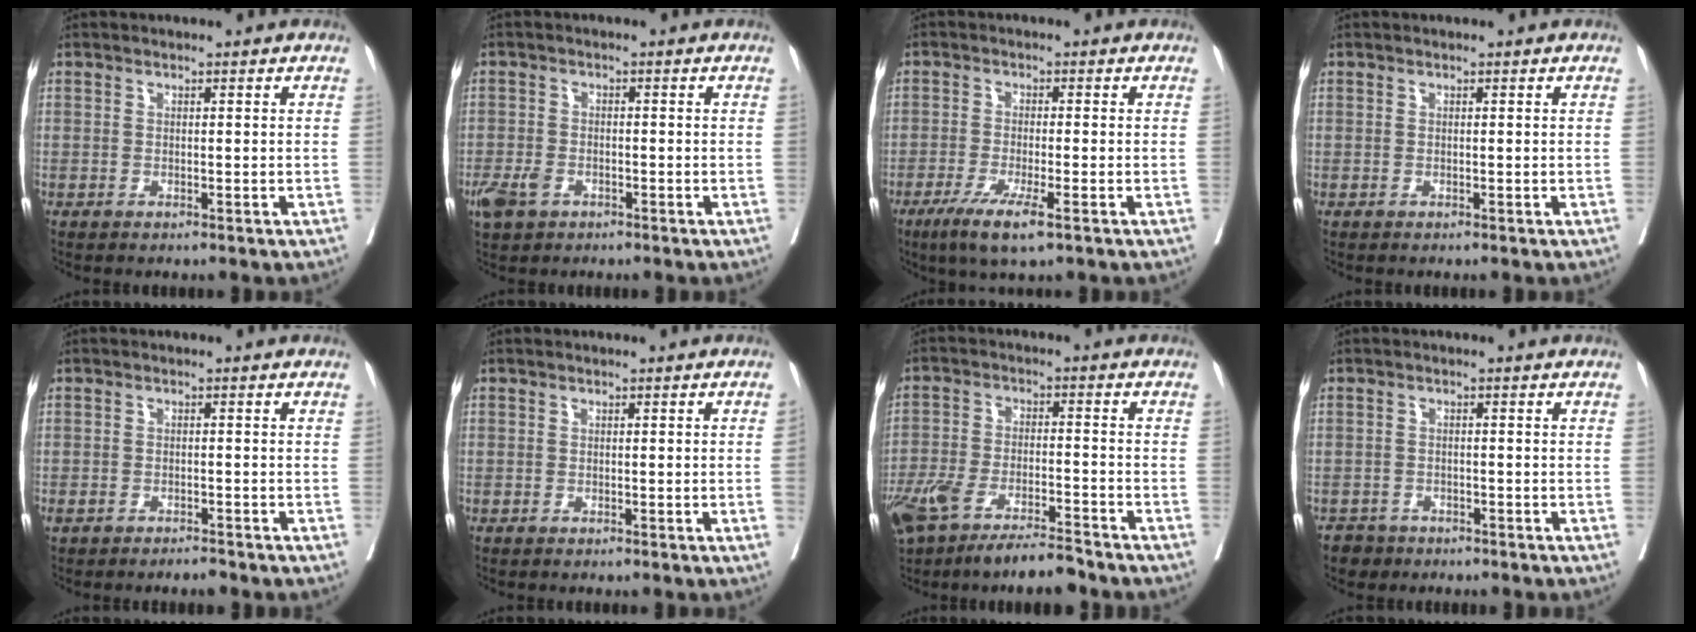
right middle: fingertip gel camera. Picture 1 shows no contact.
{"total": 4.0, "force": [-2.2, 2.4, 2.2], "torque": [-0.049, -0.002, -0.037]}
{"total": 6.3, "force": [-3.6, 0.5, 5.2], "torque": [-0.098, -0.018, -0.062]}
{"total": 0.0}
{"total": 2.0, "force": [-1.7, 0.6, 1.0], "torque": [-0.020, -0.002, -0.026]}
{"total": 0.6, "force": [-0.1, -0.1, 0.6], "torque": [-0.013, -0.001, 0.001]}
{"total": 11.7, "force": [-8.9, 2.4, 7.1], "torque": [-0.133, -0.014, -0.157]}
{"total": 2.7, "force": [-2.0, 1.8, -0.2], "torque": [-0.003, 0.006, -0.035]}